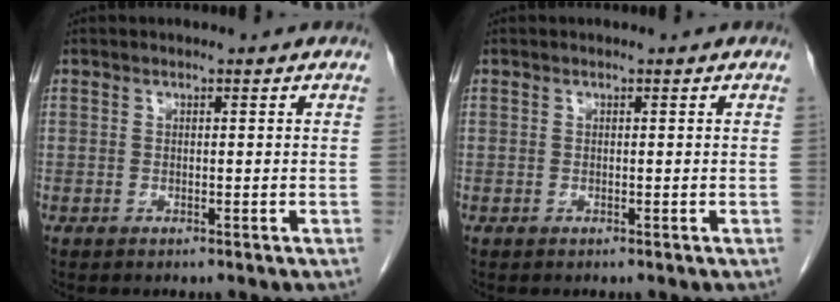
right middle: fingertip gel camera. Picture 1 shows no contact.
{"total": 0.0}